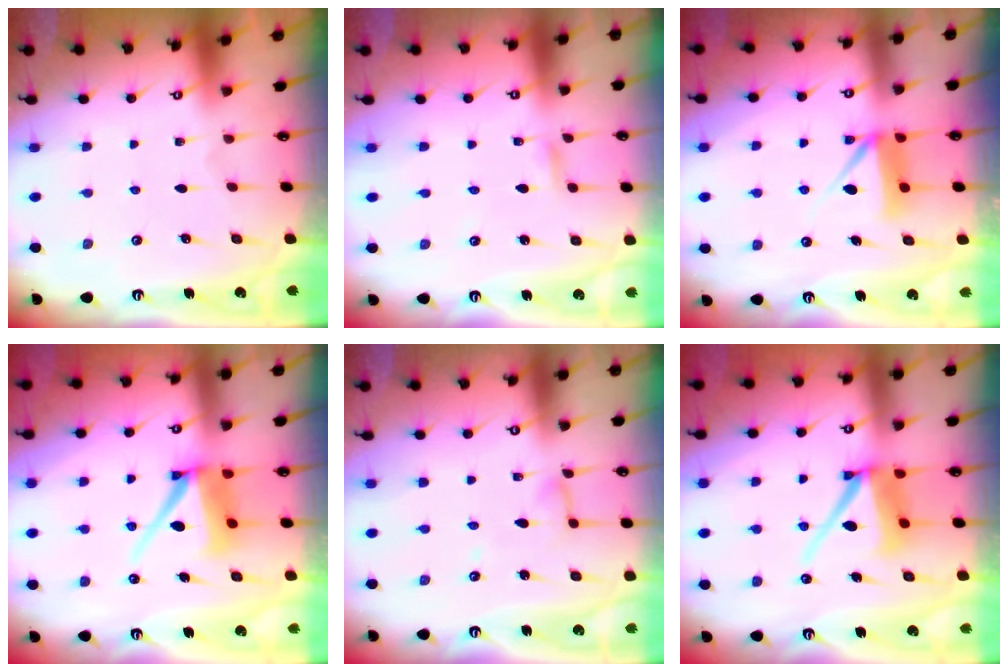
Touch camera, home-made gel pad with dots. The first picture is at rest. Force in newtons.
{"total": 2.4, "press": 2.4, "slide": 0.2}
{"total": 9.3, "press": 9.3, "slide": 0.6}
{"total": 10.0, "press": 9.9, "slide": 1.1}
{"total": 5.0, "press": 5.0, "slide": 0.3}
{"total": 10.1, "press": 10.0, "slide": 1.5}